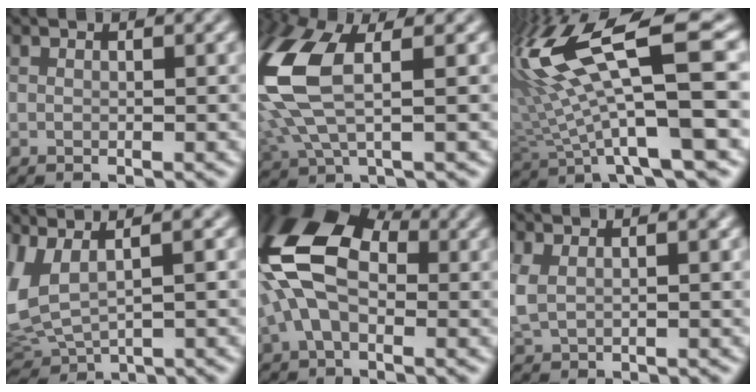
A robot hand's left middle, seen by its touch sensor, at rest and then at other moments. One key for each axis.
{"total": 10.3, "fx": 0.6, "fy": 5.2, "fz": 8.9, "tx": -0.266, "ty": 0.007, "tz": 0.023}
{"total": 12.7, "fx": 2.0, "fy": 2.4, "fz": 12.3, "tx": -0.246, "ty": 0.022, "tz": 0.057}
{"total": 4.1, "fx": 0.1, "fy": 1.5, "fz": 3.8, "tx": -0.113, "ty": -0.001, "tz": 0.017}
{"total": 11.4, "fx": 0.3, "fy": 7.1, "fz": 8.9, "tx": -0.216, "ty": 0.026, "tz": -0.005}
{"total": 1.5, "fx": 0.4, "fy": 0.7, "fz": 1.2, "tx": -0.045, "ty": 0.006, "tz": 0.024}